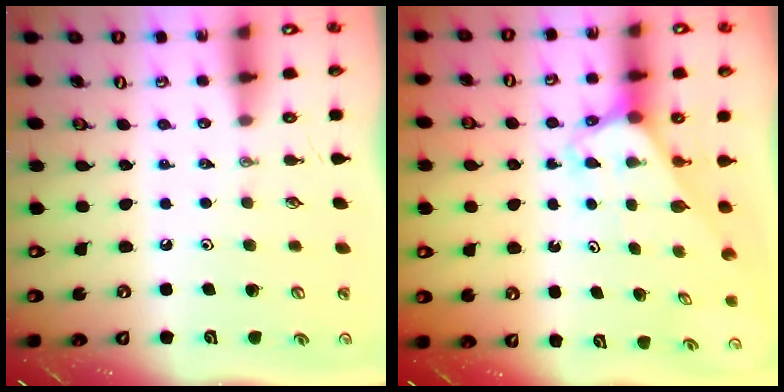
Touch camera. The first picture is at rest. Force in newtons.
{"total": 2.8, "press": 2.8, "slide": 0.2}